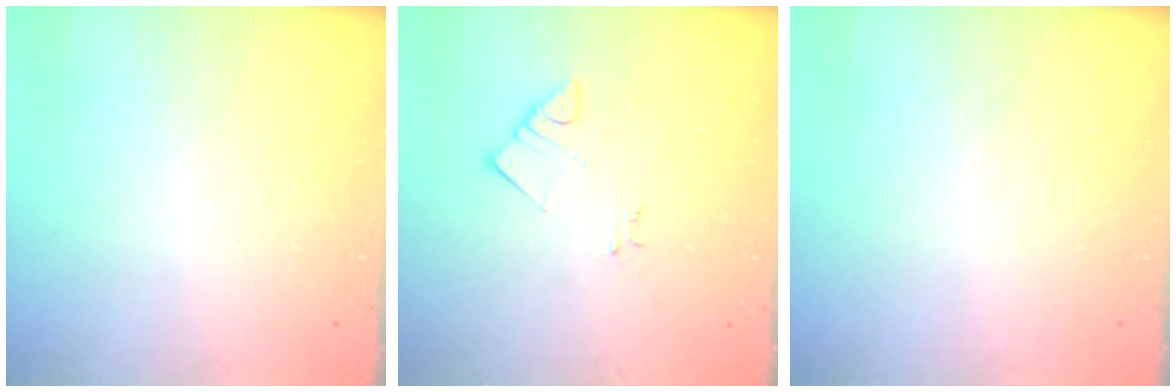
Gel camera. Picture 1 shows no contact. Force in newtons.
{"total": 3.3, "press": 3.3, "slide": 0.1}
{"total": 0.0}